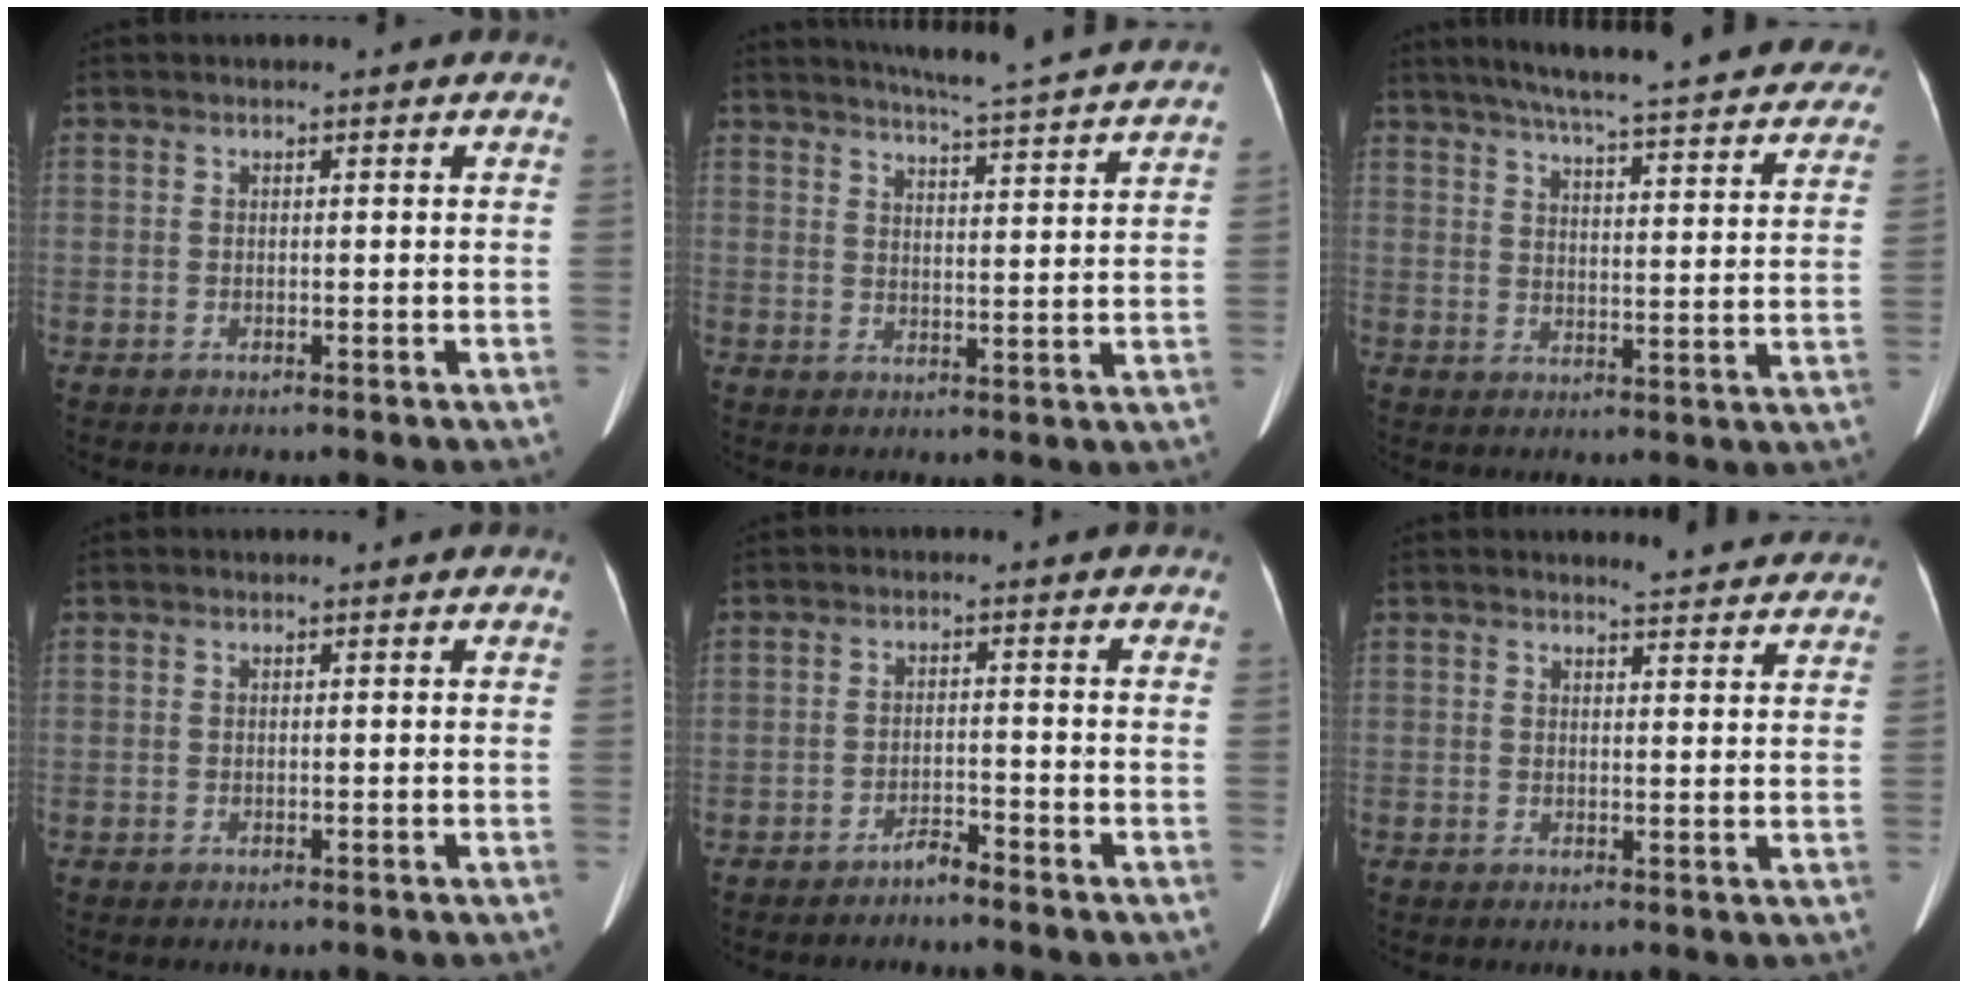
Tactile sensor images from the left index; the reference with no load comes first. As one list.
[{"total": 16.8, "force": [15.6, -1.0, 6.1], "torque": [-0.106, -0.028, 0.193]}, {"total": 31.2, "force": [27.5, 4.0, 14.3], "torque": [-0.218, -0.037, 0.330]}, {"total": 0.0}, {"total": 2.2, "force": [-2.1, 0.1, 0.7], "torque": [-0.009, -0.002, -0.037]}, {"total": 7.0, "force": [6.8, 0.6, 1.5], "torque": [-0.017, -0.006, 0.063]}]